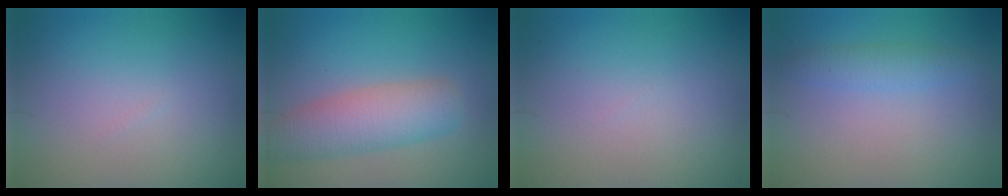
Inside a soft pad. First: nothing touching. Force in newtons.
{"total": 4.8, "press": 4.8, "slide": 0.2}
{"total": 0.0}
{"total": 1.8, "press": 1.8, "slide": 0.1}